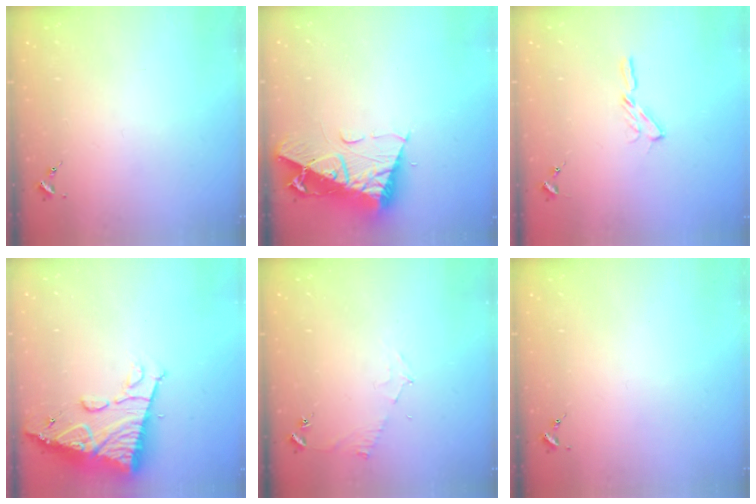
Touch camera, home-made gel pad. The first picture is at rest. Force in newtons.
{"total": 15.1, "press": 15.0, "slide": 1.6}
{"total": 3.5, "press": 3.5, "slide": 0.4}
{"total": 14.3, "press": 14.2, "slide": 1.6}
{"total": 5.9, "press": 5.8, "slide": 0.7}
{"total": 0.0}